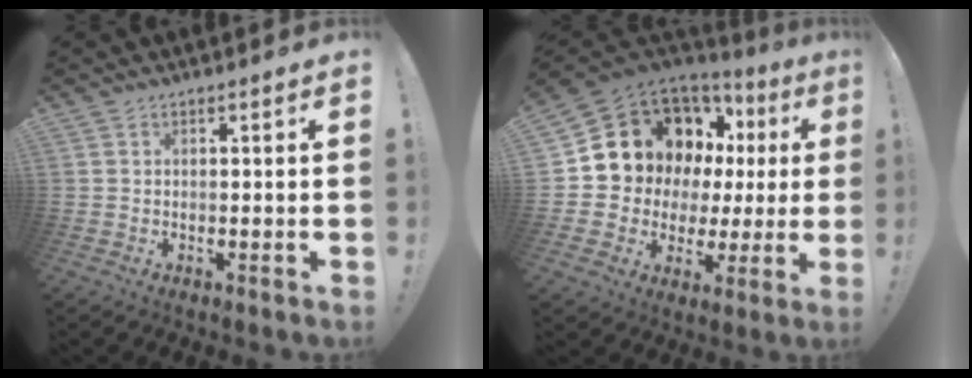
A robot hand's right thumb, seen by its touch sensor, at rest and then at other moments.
{"total": 14.1, "force": [7.9, 9.8, 6.3], "torque": [-0.102, -0.061, 0.168]}